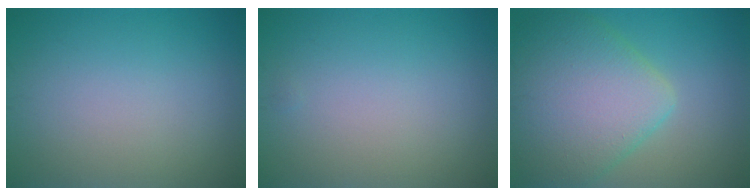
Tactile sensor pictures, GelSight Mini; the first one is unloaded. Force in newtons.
{"total": 0.0}
{"total": 8.3, "press": 8.3, "slide": 0.3}